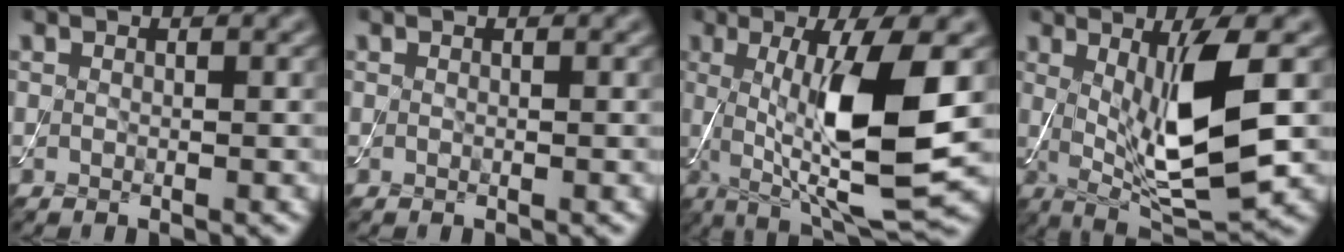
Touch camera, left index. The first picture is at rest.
{"total": 0.0}
{"total": 10.8, "force": [0.2, 2.4, 10.5], "torque": [-0.175, -0.012, 0.014]}
{"total": 9.0, "force": [0.9, 2.3, 8.7], "torque": [-0.147, -0.017, 0.025]}